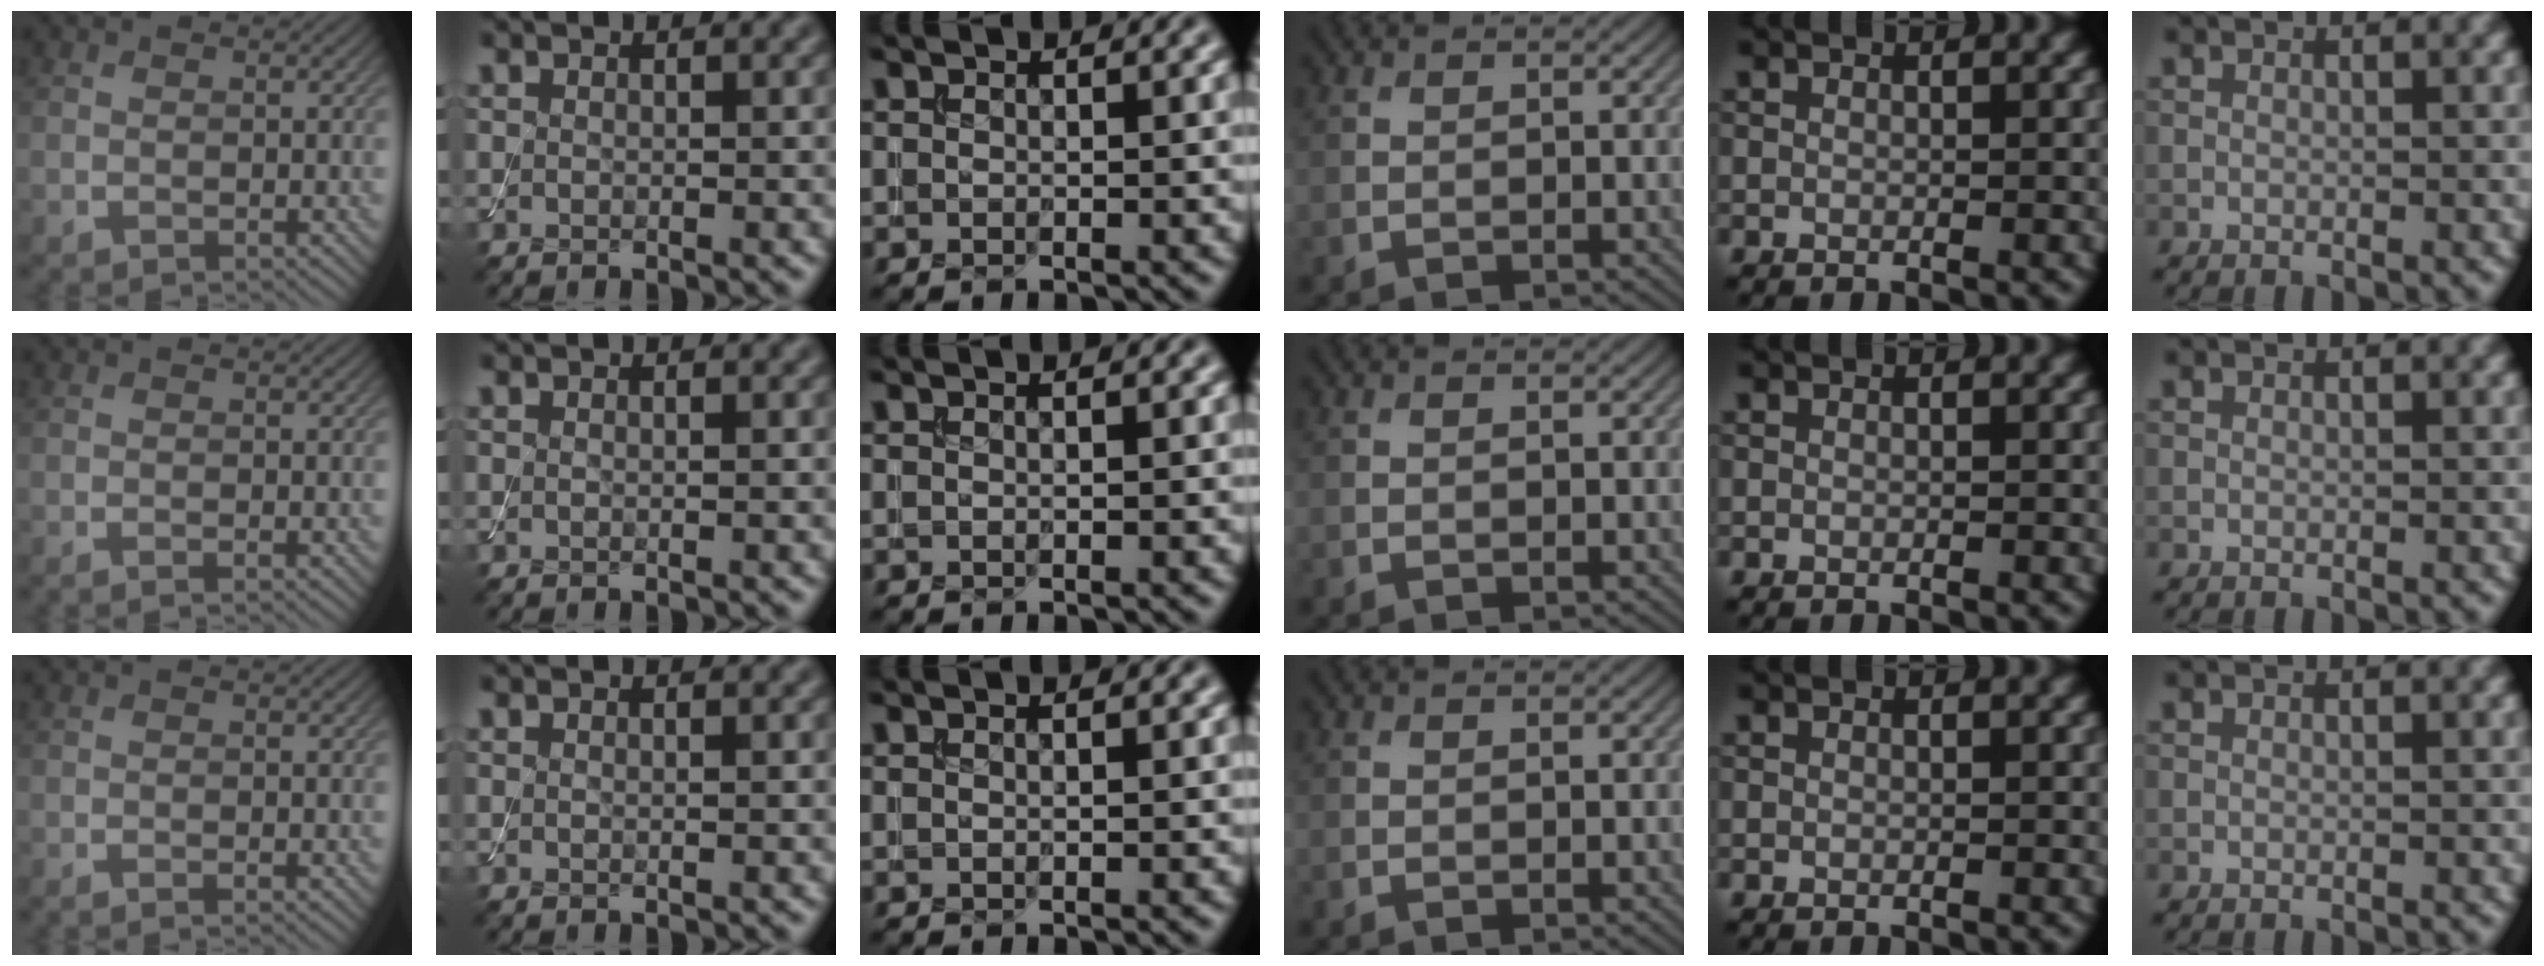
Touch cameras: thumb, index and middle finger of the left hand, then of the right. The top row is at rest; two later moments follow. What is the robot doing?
{"motion": "assemble", "object": "toy tower of hanoi"}